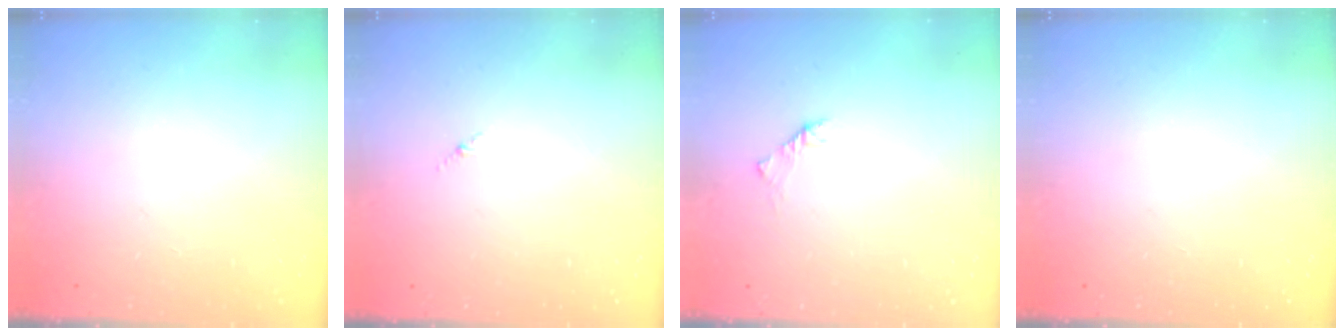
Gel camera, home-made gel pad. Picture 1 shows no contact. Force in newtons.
{"total": 1.8, "press": 1.7, "slide": 0.6}
{"total": 1.6, "press": 1.4, "slide": 0.6}
{"total": 0.0}